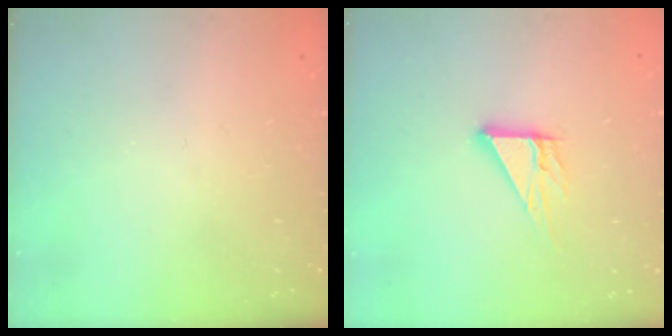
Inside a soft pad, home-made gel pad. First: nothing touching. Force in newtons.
{"total": 7.0, "press": 7.0, "slide": 0.5}